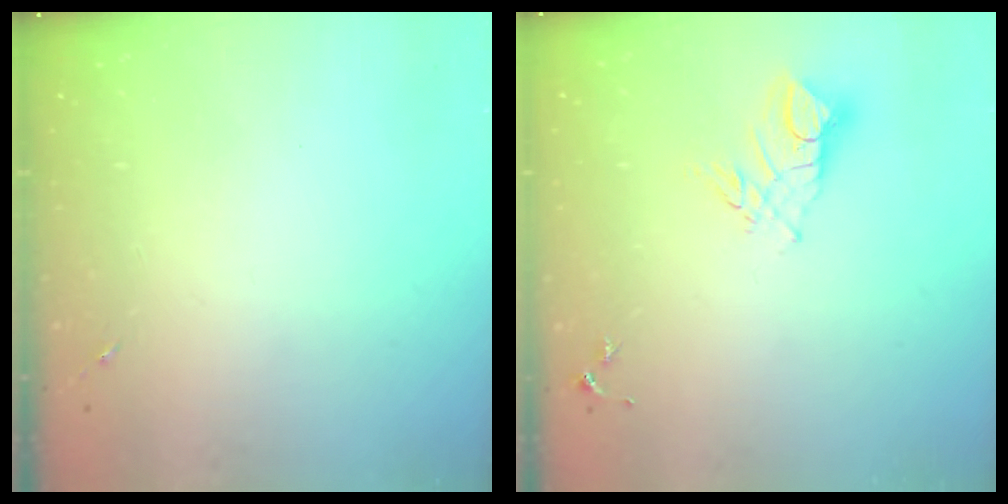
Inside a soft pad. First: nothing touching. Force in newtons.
{"total": 9.4, "press": 9.4, "slide": 0.9}